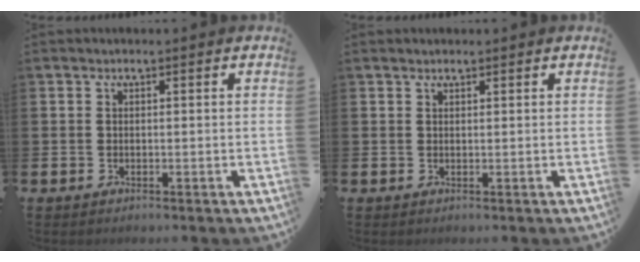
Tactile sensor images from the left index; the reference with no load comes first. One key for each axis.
{"total": 0.9, "fx": 0.9, "fy": 0.3, "fz": 0.1, "tx": 0.007, "ty": -0.001, "tz": 0.015}